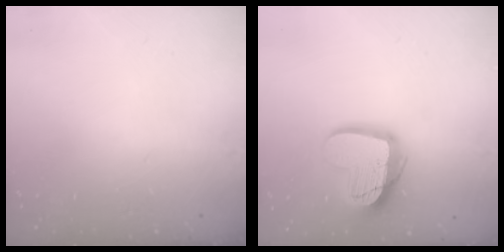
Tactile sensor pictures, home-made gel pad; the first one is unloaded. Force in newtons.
{"total": 15.9, "press": 15.9, "slide": 1.3}